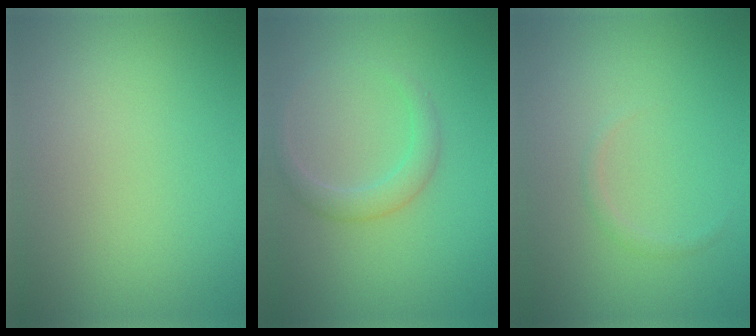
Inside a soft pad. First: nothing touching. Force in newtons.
{"total": 2.1, "press": 2.1, "slide": 0.1}
{"total": 0.7, "press": 0.7, "slide": 0.1}